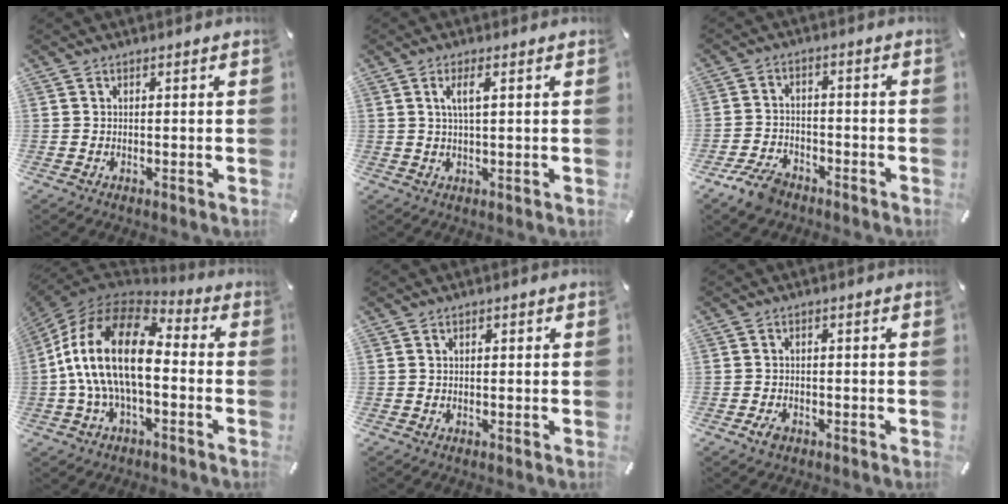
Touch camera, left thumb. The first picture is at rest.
{"total": 3.9, "force": [1.2, 0.8, 3.7], "torque": [-0.076, 0.004, 0.017]}
{"total": 6.8, "force": [-4.8, 3.6, 3.1], "torque": [-0.069, 0.023, -0.092]}
{"total": 21.2, "force": [-1.1, 11.6, 17.7], "torque": [-0.361, 0.024, -0.019]}
{"total": 0.8, "force": [0.2, 0.4, 0.6], "torque": [-0.012, 0.004, 0.002]}
{"total": 2.5, "force": [-1.3, 1.5, 1.5], "torque": [-0.033, 0.004, -0.028]}